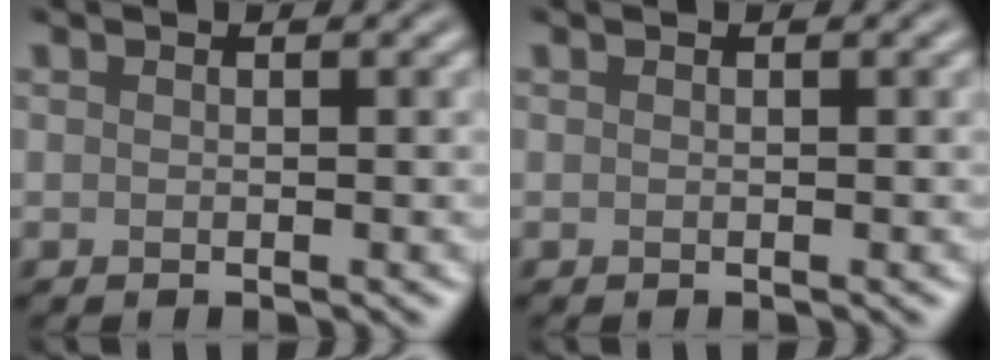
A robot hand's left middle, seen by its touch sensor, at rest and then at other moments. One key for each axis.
{"total": 0.0}